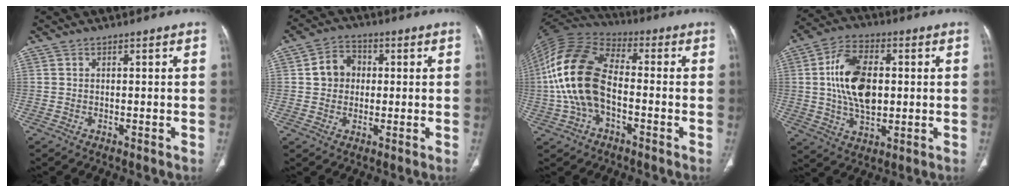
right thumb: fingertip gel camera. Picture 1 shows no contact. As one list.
[{"total": 6.5, "force": [0.8, 5.6, 3.2], "torque": [-0.031, 0.011, 0.007]}, {"total": 17.4, "force": [-2.0, 10.1, 14.0], "torque": [-0.290, 0.035, -0.044]}, {"total": 14.6, "force": [1.4, 8.6, 11.7], "torque": [-0.200, 0.007, 0.024]}]